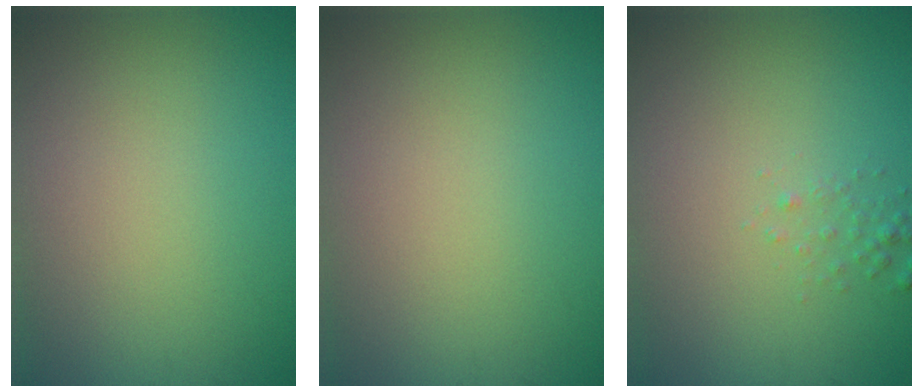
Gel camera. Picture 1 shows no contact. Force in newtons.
{"total": 0.0}
{"total": 0.9, "press": 0.9, "slide": 0.1}